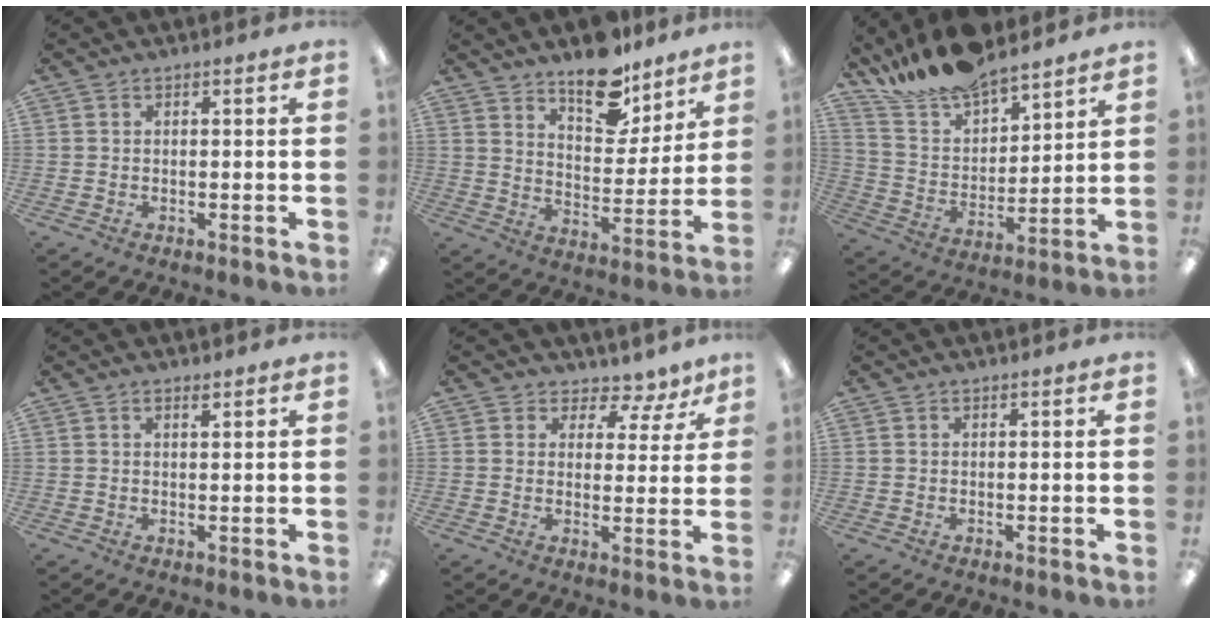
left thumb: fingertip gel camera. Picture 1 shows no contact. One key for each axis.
{"total": 13.3, "fx": 10.9, "fy": 5.7, "fz": 5.1, "tx": -0.065, "ty": -0.076, "tz": 0.197}
{"total": 14.6, "fx": 13.7, "fy": 3.8, "fz": 3.1, "tx": -0.086, "ty": -0.105, "tz": 0.254}
{"total": 1.1, "fx": 1.0, "fy": 0.1, "fz": 0.5, "tx": -0.012, "ty": -0.001, "tz": 0.018}
{"total": 5.7, "fx": 4.1, "fy": 3.4, "fz": 2.1, "tx": -0.028, "ty": -0.035, "tz": 0.069}
{"total": 0.0}